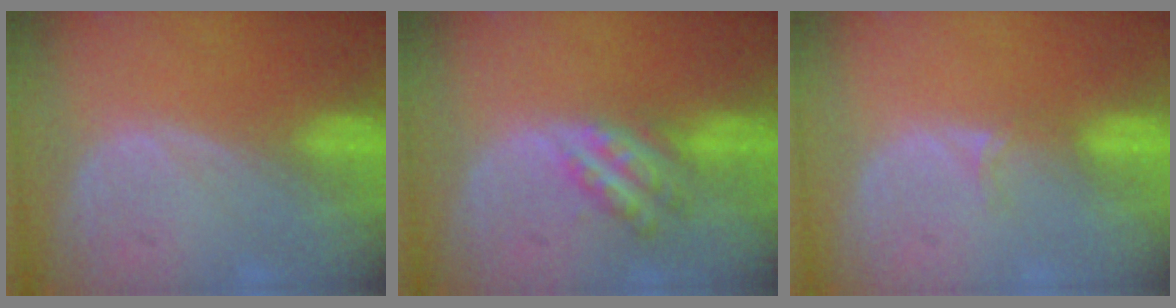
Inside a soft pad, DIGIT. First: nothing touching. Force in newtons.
{"total": 5.9, "press": 5.2, "slide": 2.8}
{"total": 1.6, "press": 1.3, "slide": 1.1}